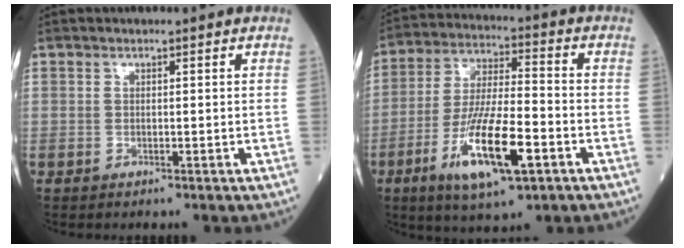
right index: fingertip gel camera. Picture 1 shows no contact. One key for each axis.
{"total": 14.3, "fx": -5.8, "fy": 3.0, "fz": 12.8, "tx": -0.248, "ty": -0.017, "tz": -0.100}